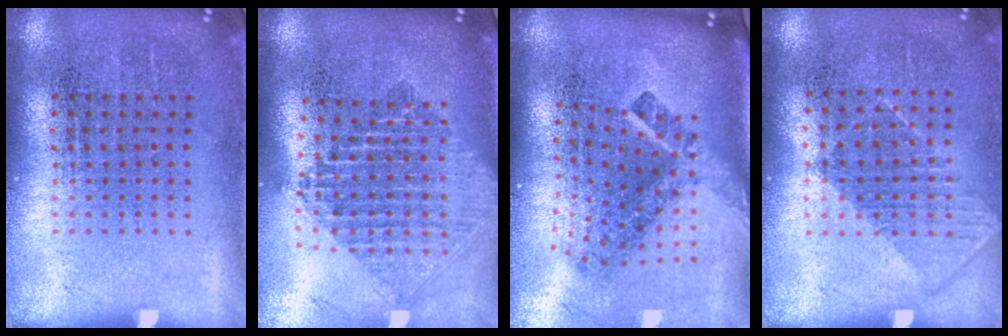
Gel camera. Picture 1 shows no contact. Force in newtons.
{"total": 2.2, "press": 1.7, "slide": 1.4}
{"total": 2.8, "press": 1.7, "slide": 2.2}
{"total": 0.8, "press": 0.7, "slide": 0.3}